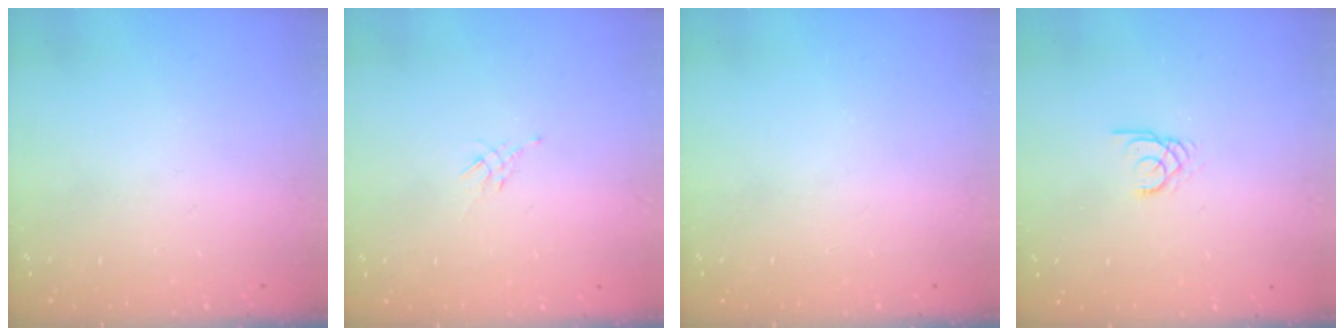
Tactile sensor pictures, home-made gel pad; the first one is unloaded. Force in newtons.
{"total": 2.1, "press": 2.0, "slide": 0.5}
{"total": 0.0}
{"total": 1.8, "press": 1.8, "slide": 0.2}